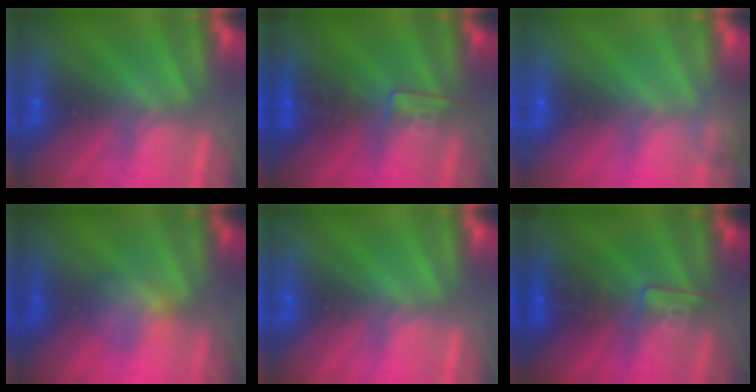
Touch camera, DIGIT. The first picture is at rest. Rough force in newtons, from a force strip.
{"total": 2.4}
{"total": 4.4}
{"total": 2.3}
{"total": 0.0}
{"total": 2.4}